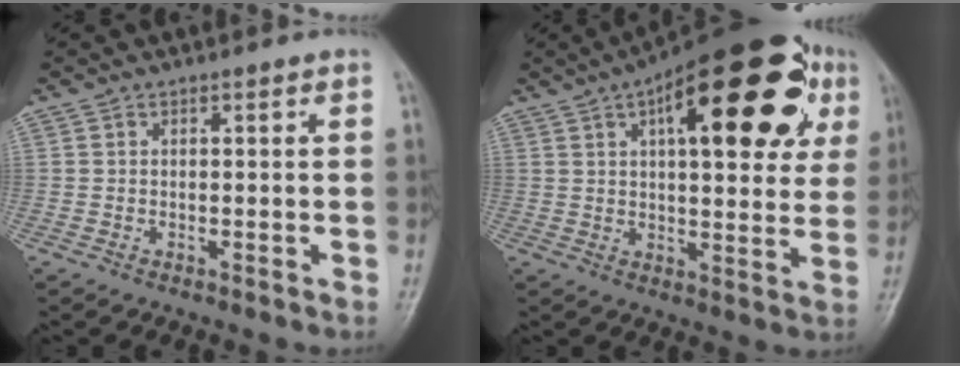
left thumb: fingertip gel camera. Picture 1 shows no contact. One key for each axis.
{"total": 26.7, "fx": 10.4, "fy": 10.8, "fz": 22.0, "tx": -0.281, "ty": 0.015, "tz": 0.140}